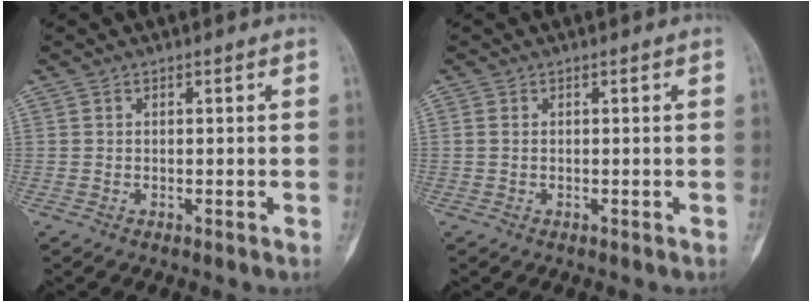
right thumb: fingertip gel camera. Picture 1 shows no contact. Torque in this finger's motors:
{"motor_torque": [-0.58, 0.24, 0.23, 0.10, -0.10]}